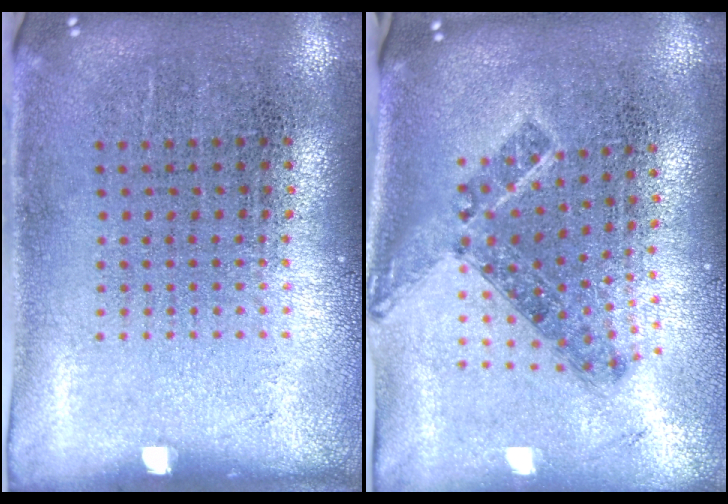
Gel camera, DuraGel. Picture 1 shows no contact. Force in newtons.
{"total": 1.1, "press": 0.9, "slide": 0.7}